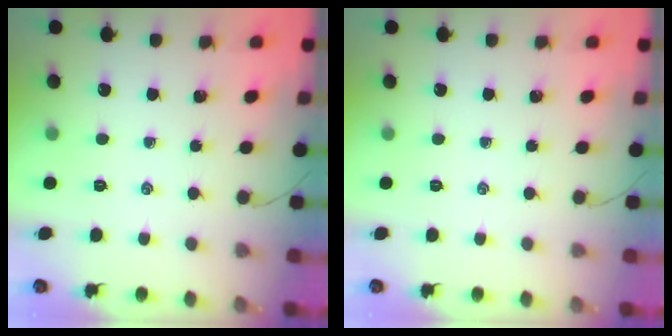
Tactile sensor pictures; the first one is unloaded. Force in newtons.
{"total": 0.0}